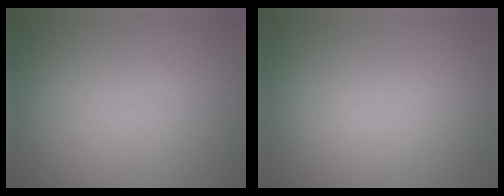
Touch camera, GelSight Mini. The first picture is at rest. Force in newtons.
{"total": 0.0}